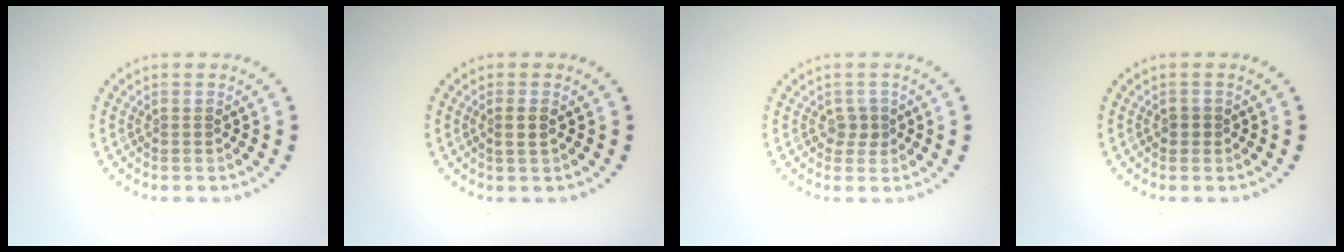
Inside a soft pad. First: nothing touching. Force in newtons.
{"total": 1.2, "press": 1.1, "slide": 0.5}
{"total": 1.3, "press": 1.1, "slide": 0.7}
{"total": 0.9, "press": 0.9, "slide": 0.2}